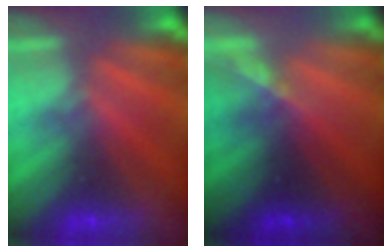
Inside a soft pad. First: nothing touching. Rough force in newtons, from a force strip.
{"total": 1.3}